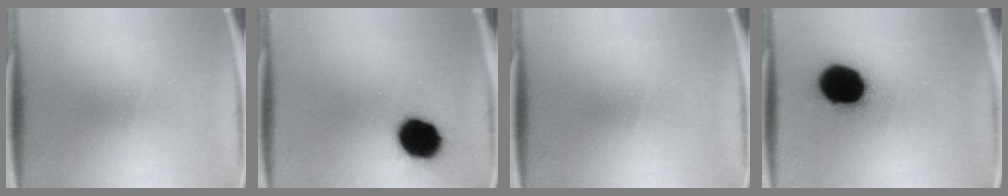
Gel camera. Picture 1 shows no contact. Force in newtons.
{"total": 14.6}
{"total": 0.0}
{"total": 20.1}